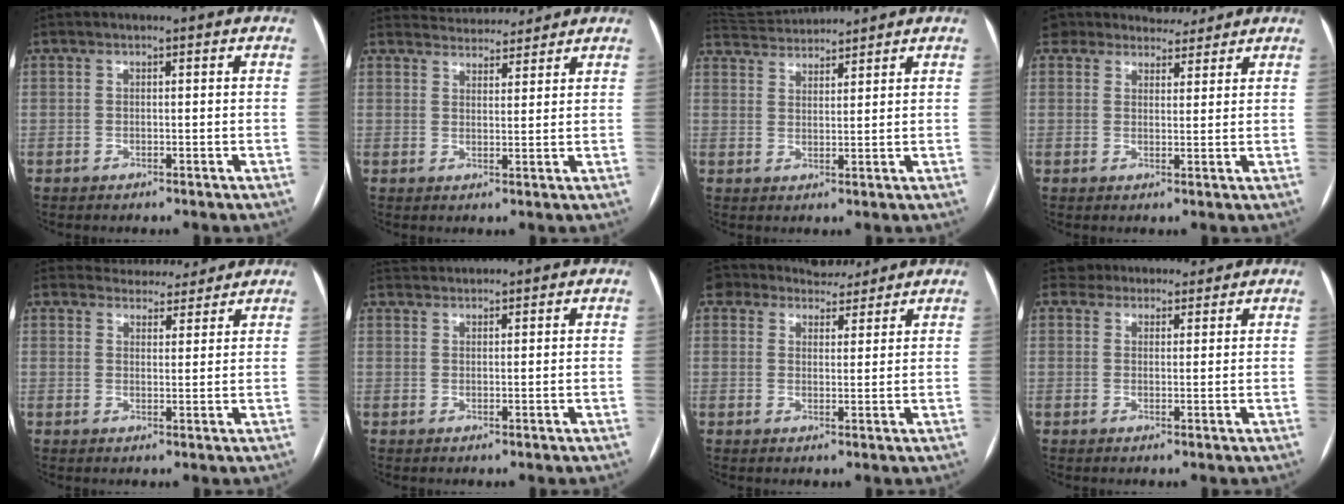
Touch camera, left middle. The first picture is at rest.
{"total": 6.4, "force": [6.2, 1.1, 0.6], "torque": [-0.010, 0.020, 0.089]}
{"total": 6.4, "force": [6.4, 0.0, 0.7], "torque": [-0.023, 0.028, 0.114]}
{"total": 7.5, "force": [7.0, 2.5, 0.3], "torque": [0.007, 0.016, 0.100]}
{"total": 6.2, "force": [6.0, 1.7, 0.1], "torque": [0.005, 0.009, 0.078]}
{"total": 2.8, "force": [2.8, -0.1, -0.1], "torque": [-0.004, 0.026, 0.059]}
{"total": 7.9, "force": [7.4, 2.6, 0.9], "torque": [-0.006, 0.012, 0.107]}
{"total": 5.6, "force": [5.1, 2.1, 0.2], "torque": [0.007, 0.019, 0.071]}